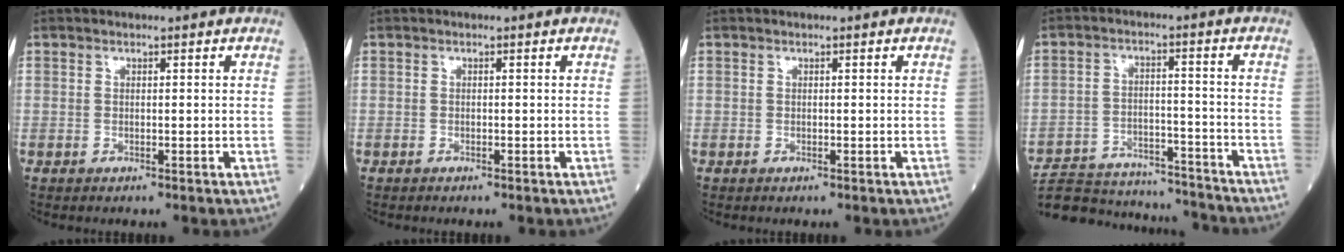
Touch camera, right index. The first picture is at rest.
{"total": 0.0}
{"total": 0.0}
{"total": 19.0, "force": [-18.1, 3.5, 4.7], "torque": [-0.110, 0.003, -0.263]}